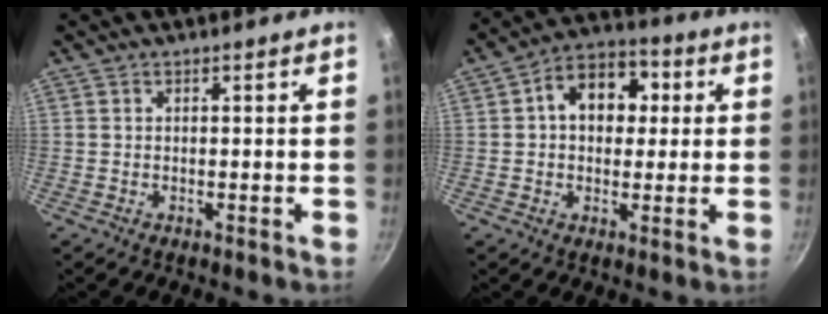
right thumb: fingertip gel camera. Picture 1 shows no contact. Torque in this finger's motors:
{"motor_torque": [-0.52, 1.32, 0.67, -0.28, 0.05]}